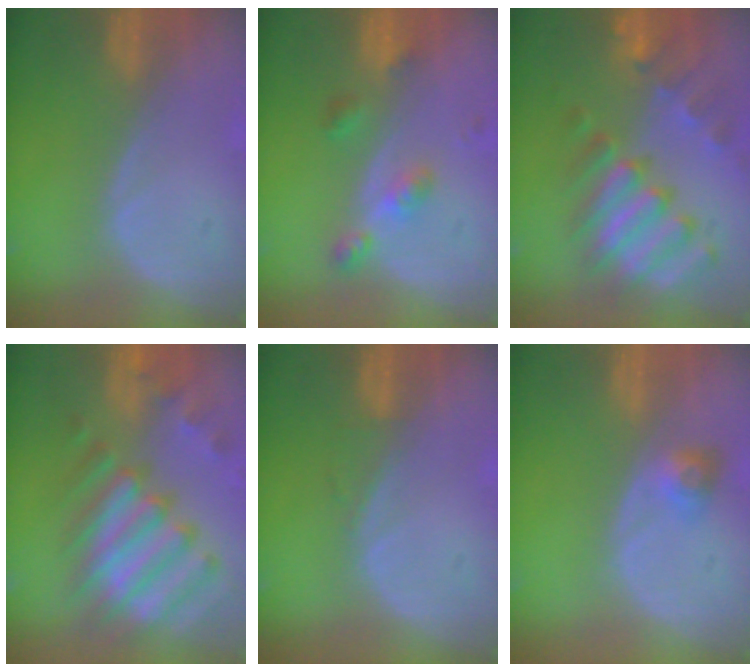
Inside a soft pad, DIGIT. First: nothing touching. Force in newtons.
{"total": 4.7, "press": 4.2, "slide": 2.0}
{"total": 11.3, "press": 9.8, "slide": 5.8}
{"total": 12.4, "press": 10.7, "slide": 6.3}
{"total": 0.7, "press": 0.7, "slide": 0.1}
{"total": 2.9, "press": 2.7, "slide": 1.2}